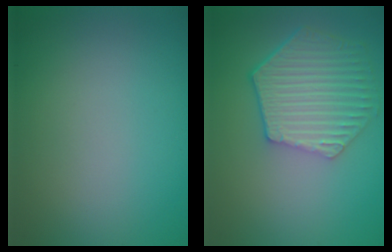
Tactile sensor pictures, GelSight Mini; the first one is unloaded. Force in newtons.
{"total": 6.3, "press": 4.8, "slide": 4.0}